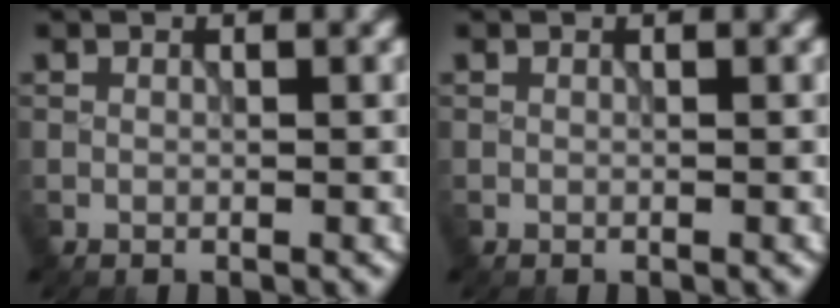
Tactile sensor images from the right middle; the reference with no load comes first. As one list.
[{"total": 0.0}]